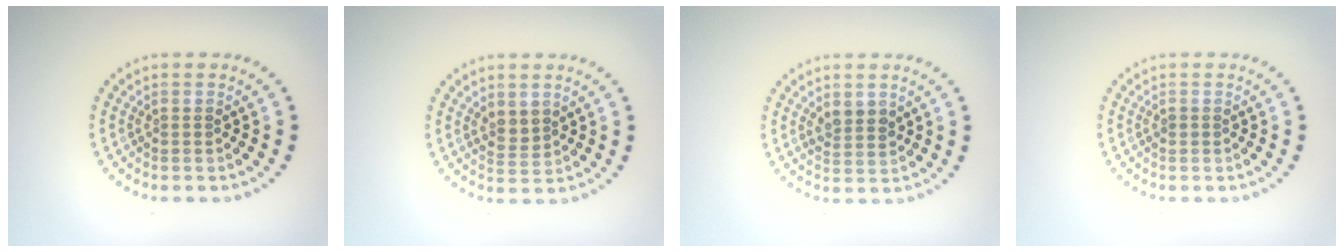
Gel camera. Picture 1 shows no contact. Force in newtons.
{"total": 1.6, "press": 1.4, "slide": 0.8}
{"total": 1.9, "press": 1.8, "slide": 0.6}
{"total": 0.6, "press": 0.6, "slide": 0.1}